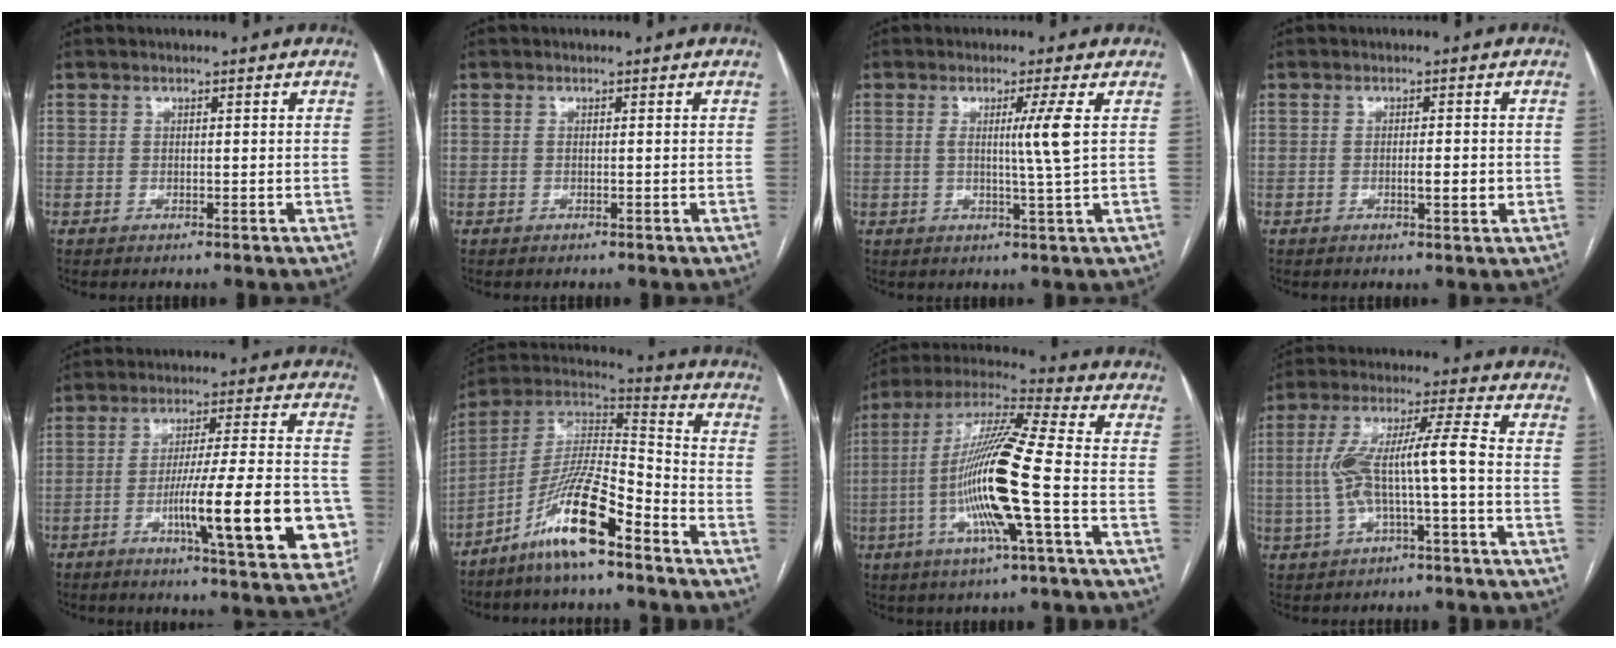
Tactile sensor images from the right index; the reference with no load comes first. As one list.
[{"total": 0.0}, {"total": 4.8, "force": [0.9, -1.6, 4.4], "torque": [-0.080, -0.010, 0.015]}, {"total": 2.8, "force": [-0.5, 0.6, 2.7], "torque": [-0.047, -0.002, -0.007]}, {"total": 18.4, "force": [-5.4, 2.0, 17.5], "torque": [-0.220, 0.004, -0.071]}, {"total": 13.9, "force": [-8.9, 1.6, 10.5], "torque": [-0.206, 0.007, -0.166]}, {"total": 16.6, "force": [-3.6, -0.1, 16.2], "torque": [-0.317, -0.005, -0.079]}, {"total": 10.2, "force": [-1.4, 0.8, 10.0], "torque": [-0.203, 0.035, -0.027]}]